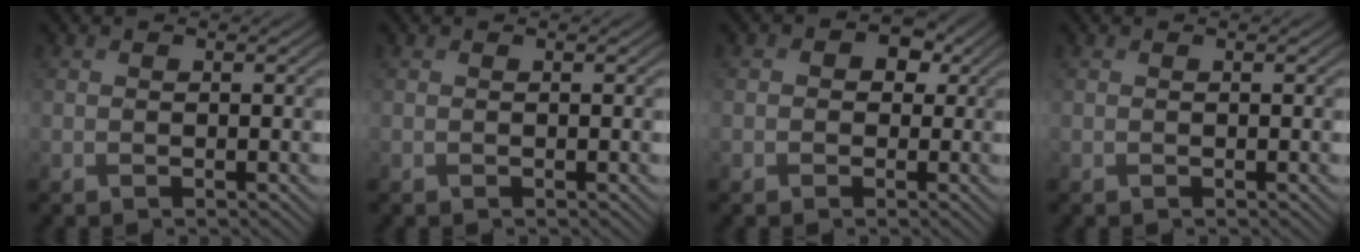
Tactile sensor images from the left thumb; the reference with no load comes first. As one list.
[{"total": 0.0}, {"total": 3.7, "force": [0.8, 3.2, 1.7], "torque": [-0.025, 0.010, -0.004]}, {"total": 0.0}]